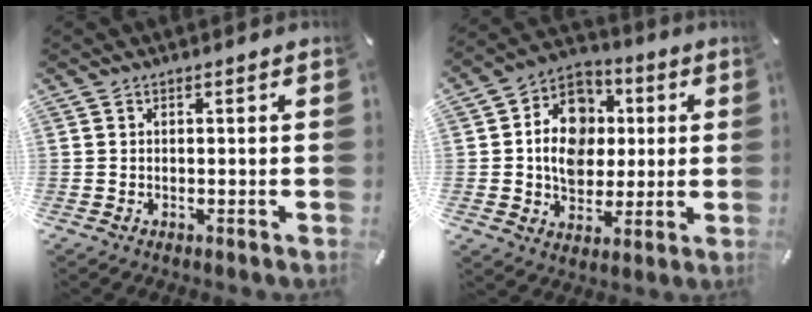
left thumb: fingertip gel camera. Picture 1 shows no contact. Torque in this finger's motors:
{"motor_torque": [0.42, 0.70, 0.79, -0.55, 0.47]}